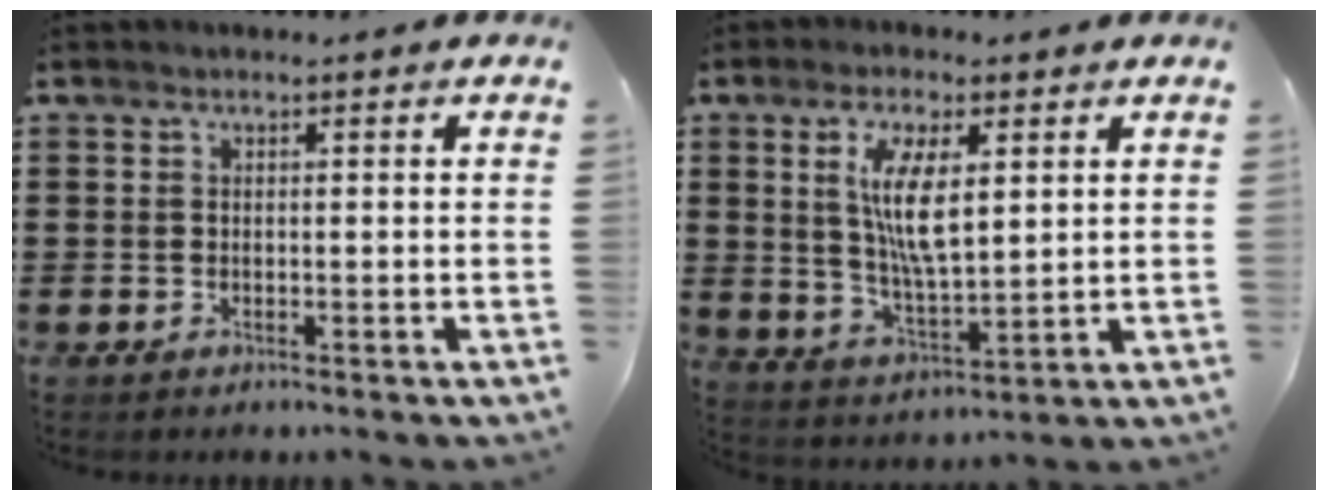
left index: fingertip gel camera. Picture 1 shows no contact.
{"total": 8.7, "force": [2.9, 3.1, 7.6], "torque": [-0.147, 0.004, 0.048]}